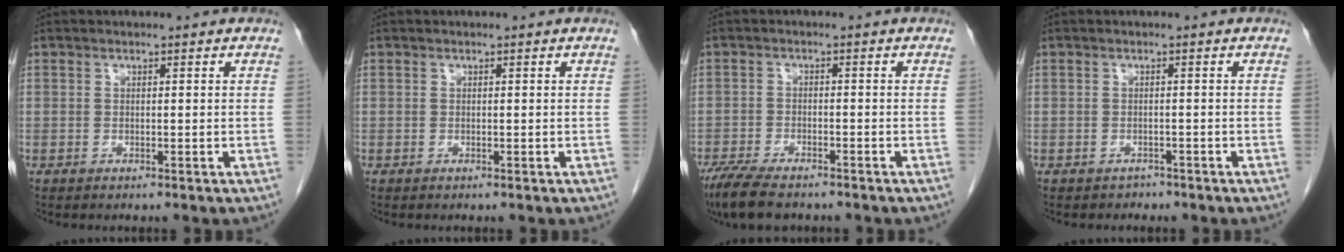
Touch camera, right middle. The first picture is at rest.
{"total": 0.0}
{"total": 7.9, "force": [-6.4, 2.1, 4.2], "torque": [-0.076, -0.017, -0.108]}
{"total": 1.2, "force": [-1.0, 0.6, -0.1], "torque": [-0.010, 0.000, -0.017]}